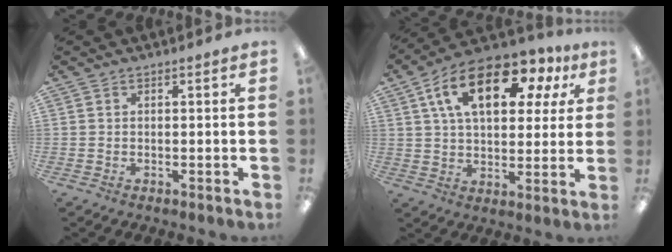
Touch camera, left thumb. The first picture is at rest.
{"total": 18.1, "force": [8.5, 9.3, 13.0], "torque": [-0.222, -0.012, 0.145]}